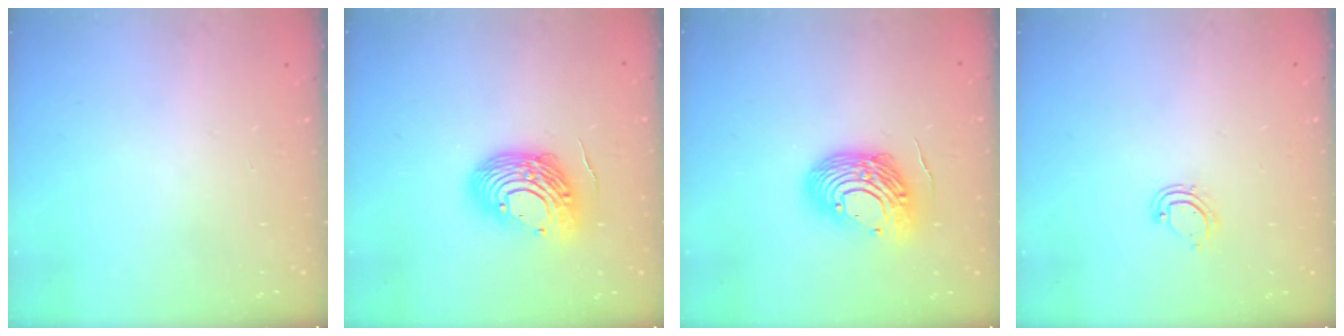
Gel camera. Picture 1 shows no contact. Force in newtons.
{"total": 13.1, "press": 12.9, "slide": 2.2}
{"total": 13.1, "press": 12.9, "slide": 2.2}
{"total": 5.2, "press": 5.2, "slide": 0.4}